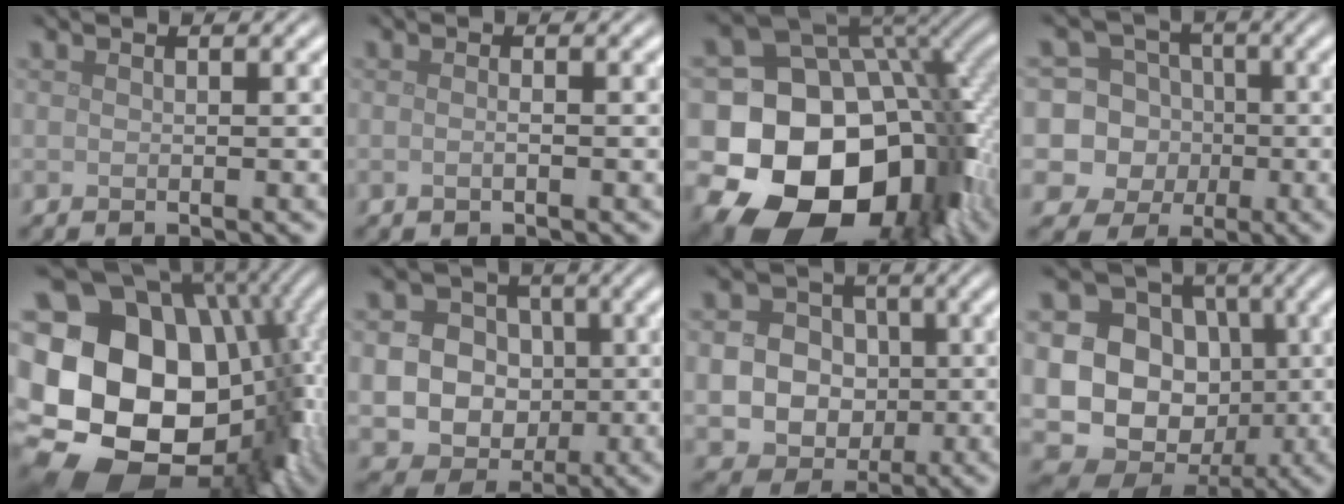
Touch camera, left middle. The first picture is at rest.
{"total": 1.0, "force": [-0.1, 0.4, 0.9], "torque": [-0.008, -0.008, -0.005]}
{"total": 19.2, "force": [-5.1, 14.3, 11.8], "torque": [-0.166, -0.016, -0.083]}
{"total": 11.2, "force": [-1.0, 10.8, 2.7], "torque": [-0.091, 0.027, -0.039]}
{"total": 23.4, "force": [-2.4, 18.2, 14.5], "torque": [-0.261, -0.003, -0.065]}
{"total": 9.0, "force": [-0.7, 8.4, 3.1], "torque": [-0.061, 0.014, -0.037]}
{"total": 7.5, "force": [-0.7, 6.9, 2.8], "torque": [-0.046, 0.014, -0.039]}
{"total": 16.6, "force": [-0.5, 15.0, 7.0], "torque": [-0.162, 0.024, -0.027]}